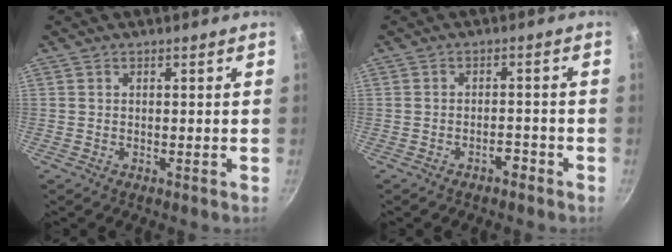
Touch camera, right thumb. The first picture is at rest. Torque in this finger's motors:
{"motor_torque": [-0.09, 0.06, -0.05, 0.00, 0.00]}